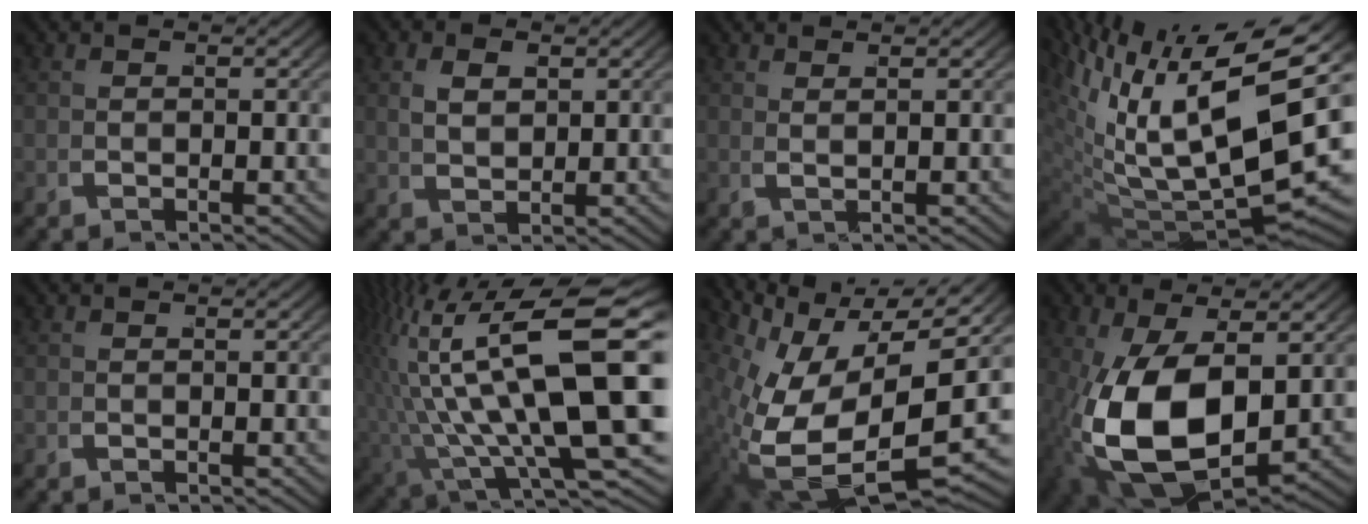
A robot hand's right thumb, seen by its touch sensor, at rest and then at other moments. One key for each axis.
{"total": 1.3, "fx": 1.0, "fy": 0.3, "fz": 0.7, "tx": -0.003, "ty": 0.009, "tz": 0.016}
{"total": 1.9, "fx": 1.4, "fy": -1.2, "fz": 0.1, "tx": 0.012, "ty": 0.016, "tz": 0.018}
{"total": 20.1, "fx": -0.5, "fy": 11.8, "fz": 16.3, "tx": -0.293, "ty": -0.055, "tz": 0.019}
{"total": 0.0}
{"total": 18.6, "fx": 0.0, "fy": 9.4, "fz": 16.0, "tx": -0.303, "ty": -0.051, "tz": 0.021}
{"total": 17.3, "fx": -0.9, "fy": 10.9, "fz": 13.4, "tx": -0.281, "ty": -0.048, "tz": 0.006}
{"total": 14.3, "fx": -1.9, "fy": 8.2, "fz": 11.5, "tx": -0.275, "ty": -0.055, "tz": -0.006}